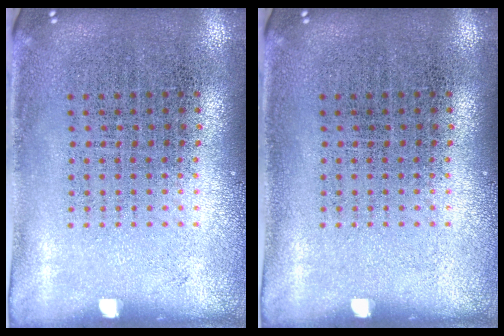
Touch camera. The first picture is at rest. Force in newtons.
{"total": 0.0}